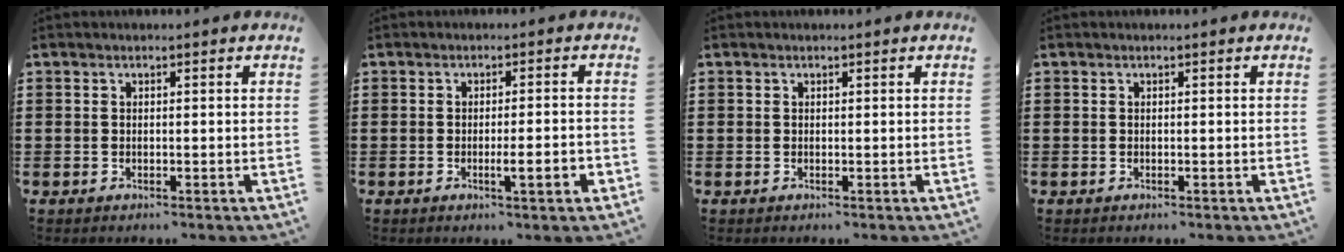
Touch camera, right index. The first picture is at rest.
{"total": 3.9, "force": [-1.2, 0.2, 3.6], "torque": [-0.059, -0.009, -0.020]}
{"total": 0.0}
{"total": 0.0}